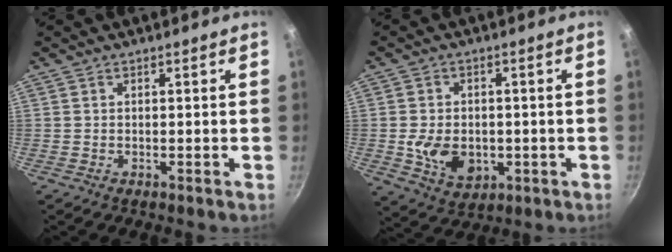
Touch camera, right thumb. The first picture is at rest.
{"total": 9.4, "force": [-1.4, 6.9, 6.2], "torque": [-0.092, 0.000, -0.012]}